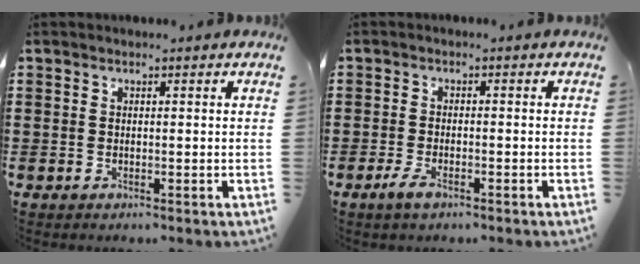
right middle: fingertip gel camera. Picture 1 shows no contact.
{"total": 2.5, "force": [-1.5, 0.7, 1.9], "torque": [-0.047, -0.005, -0.031]}